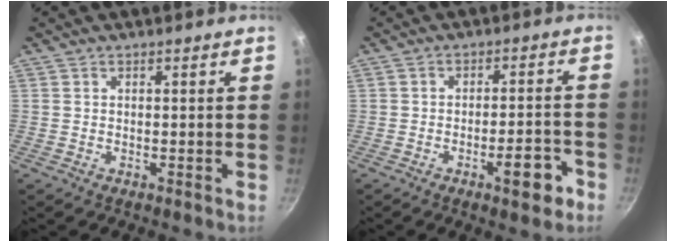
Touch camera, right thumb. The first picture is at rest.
{"total": 7.1, "force": [-3.7, 2.3, 5.6], "torque": [-0.058, 0.029, -0.046]}